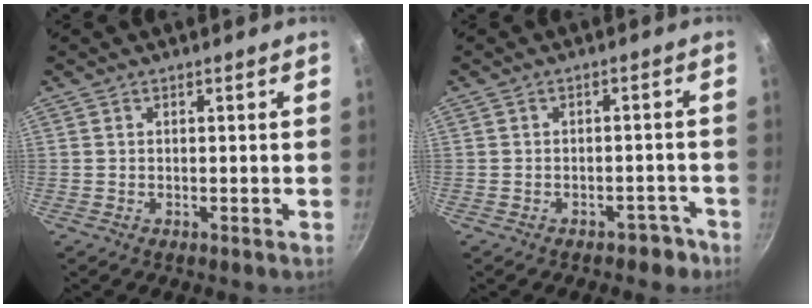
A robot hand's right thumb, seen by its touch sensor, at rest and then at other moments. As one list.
[{"total": 3.6, "force": [-2.6, 2.3, 1.2], "torque": [0.015, 0.042, -0.012]}]